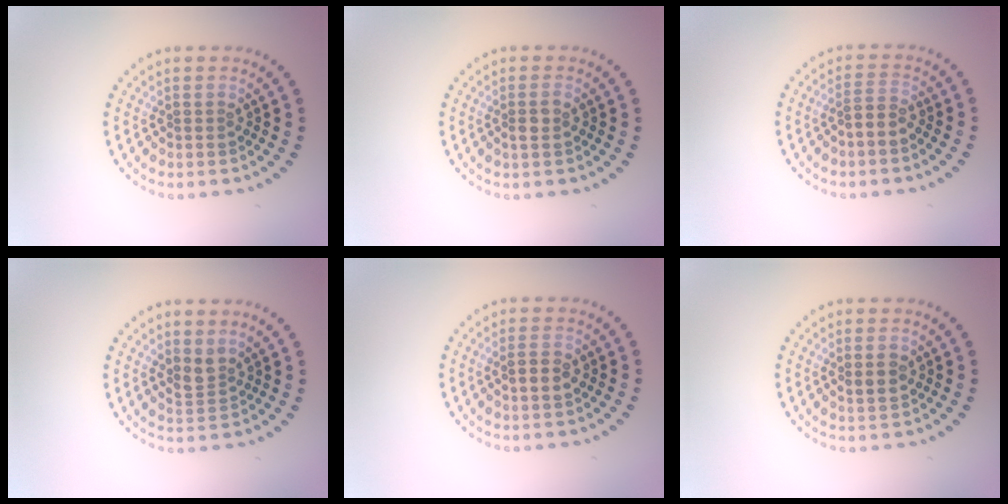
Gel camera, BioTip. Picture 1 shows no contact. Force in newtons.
{"total": 1.3, "press": 1.3, "slide": 0.4}
{"total": 1.7, "press": 1.4, "slide": 0.9}
{"total": 1.7, "press": 1.4, "slide": 1.1}
{"total": 1.7, "press": 1.7, "slide": 0.1}
{"total": 1.7, "press": 1.7, "slide": 0.3}